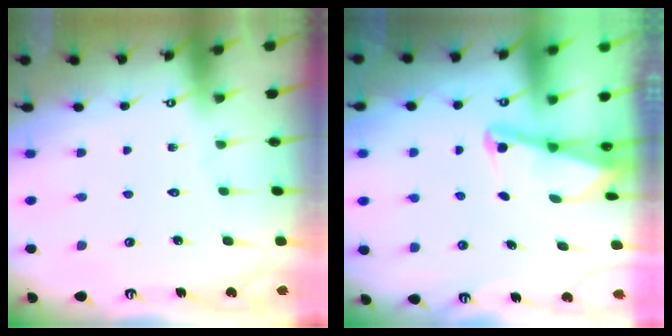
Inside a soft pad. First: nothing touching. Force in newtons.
{"total": 2.1, "press": 2.0, "slide": 0.4}